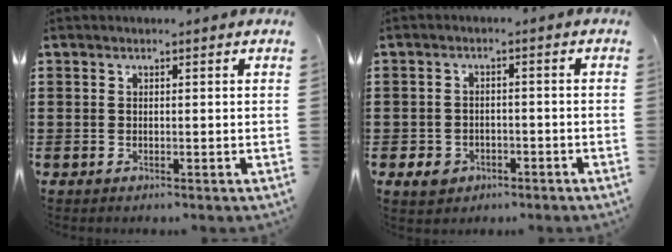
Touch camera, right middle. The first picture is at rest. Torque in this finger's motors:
{"motor_torque": [0.00, -0.05, 0.01, 0.00]}